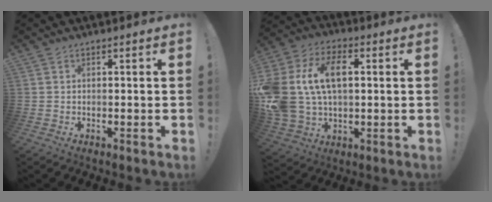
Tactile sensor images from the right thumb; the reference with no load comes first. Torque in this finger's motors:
{"motor_torque": [2.76, 2.25, 2.15, -0.43, 0.40]}